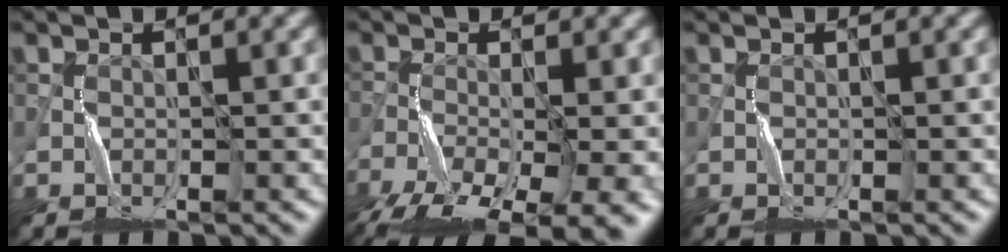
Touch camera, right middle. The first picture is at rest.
{"total": 10.3, "force": [-6.6, 3.6, 7.0], "torque": [-0.136, -0.034, -0.100]}
{"total": 0.0}